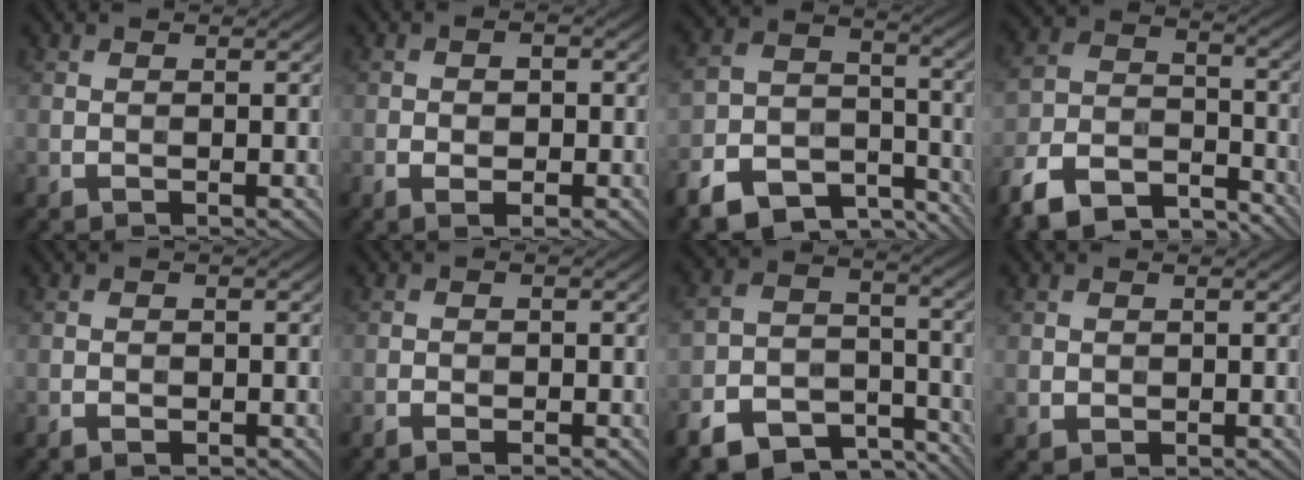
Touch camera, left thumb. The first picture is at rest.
{"total": 3.1, "force": [-0.9, 1.5, 2.6], "torque": [-0.043, -0.001, -0.014]}
{"total": 11.5, "force": [-7.5, 6.7, 5.7], "torque": [-0.116, -0.024, -0.139]}
{"total": 12.9, "force": [-9.5, 6.4, 5.9], "torque": [-0.143, -0.022, -0.176]}
{"total": 1.1, "force": [-0.7, 0.5, 0.6], "torque": [-0.009, -0.002, -0.012]}
{"total": 1.6, "force": [-1.1, 0.4, 1.1], "torque": [-0.018, 0.001, -0.020]}
{"total": 10.4, "force": [-6.9, 6.1, 4.8], "torque": [-0.096, -0.023, -0.126]}
{"total": 1.5, "force": [0.2, 1.4, 0.2], "torque": [-0.006, -0.007, 0.004]}